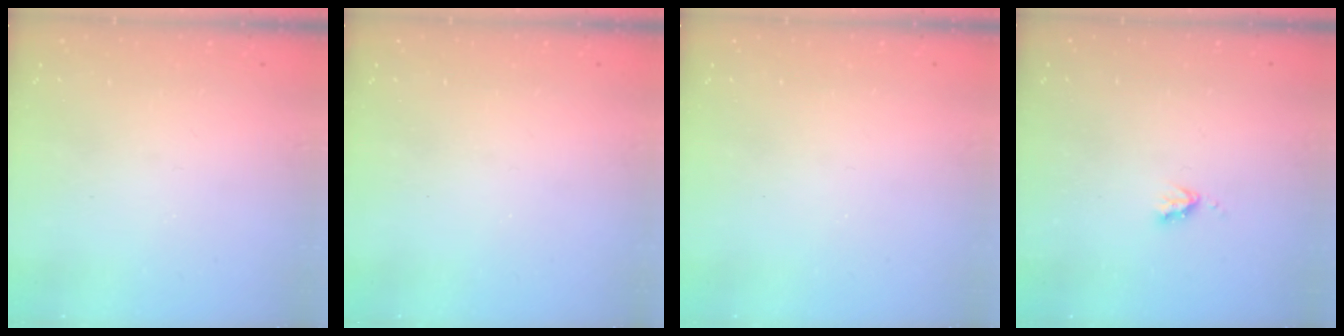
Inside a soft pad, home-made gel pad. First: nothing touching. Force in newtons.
{"total": 0.0}
{"total": 0.0}
{"total": 3.3, "press": 3.3, "slide": 0.5}